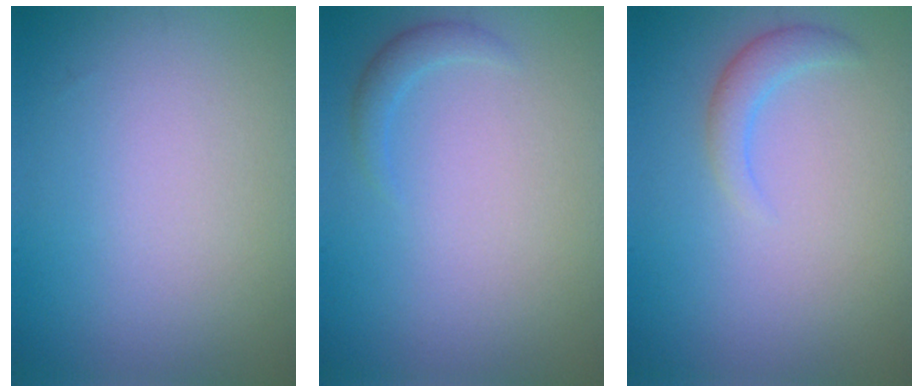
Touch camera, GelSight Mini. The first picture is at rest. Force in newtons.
{"total": 1.3, "press": 1.3, "slide": 0.2}
{"total": 1.9, "press": 1.9, "slide": 0.1}